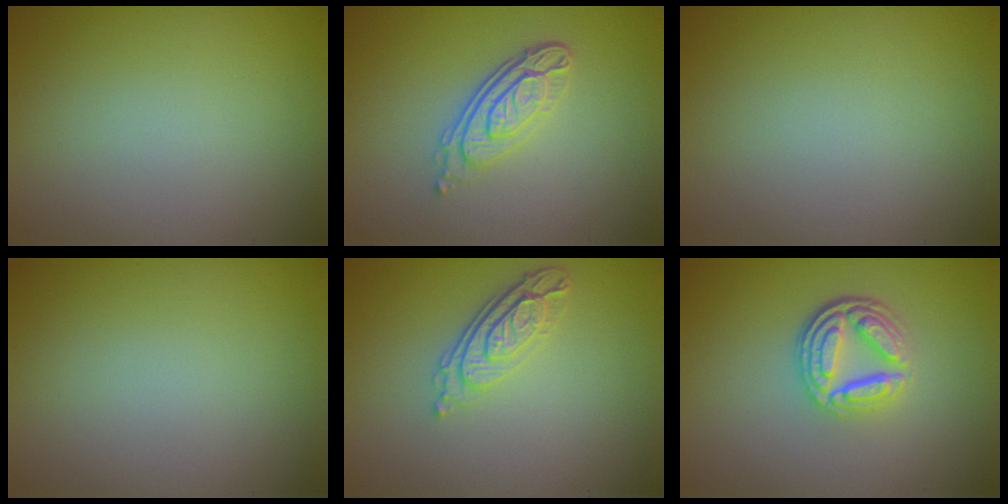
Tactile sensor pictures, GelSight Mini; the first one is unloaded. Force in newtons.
{"total": 4.4, "press": 3.1, "slide": 3.2}
{"total": 0.0}
{"total": 0.0}
{"total": 3.8, "press": 2.8, "slide": 2.5}
{"total": 4.5, "press": 3.3, "slide": 3.0}